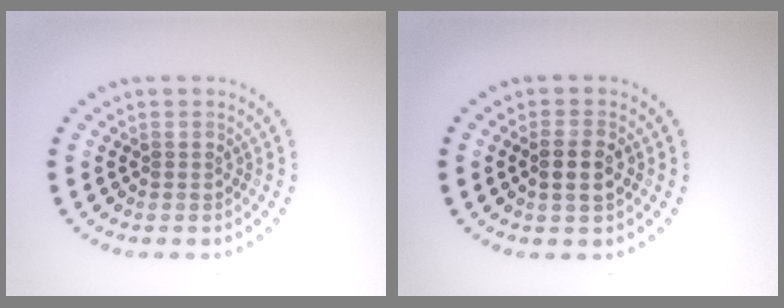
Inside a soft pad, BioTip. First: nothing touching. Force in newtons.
{"total": 2.3, "press": 2.2, "slide": 0.6}